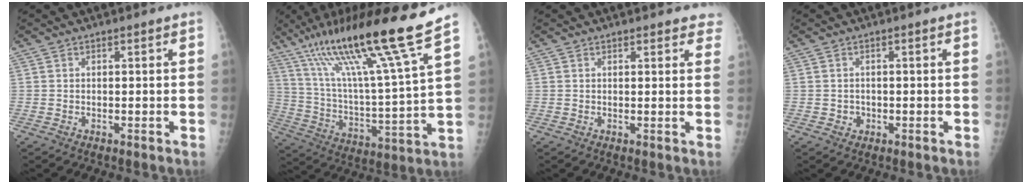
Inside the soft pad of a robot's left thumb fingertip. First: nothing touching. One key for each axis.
{"total": 22.9, "fx": 15.9, "fy": -0.1, "fz": 16.5, "tx": -0.262, "ty": -0.065, "tz": 0.280}
{"total": 4.3, "fx": 3.6, "fy": 1.5, "fz": 1.8, "tx": 0.009, "ty": -0.007, "tz": 0.032}
{"total": 1.3, "fx": -0.4, "fy": 1.2, "fz": 0.2, "tx": 0.002, "ty": 0.004, "tz": -0.003}